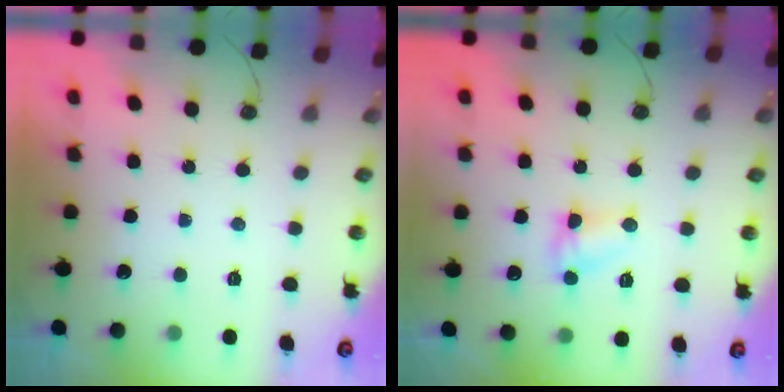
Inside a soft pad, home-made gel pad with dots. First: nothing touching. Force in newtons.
{"total": 5.1, "press": 5.1, "slide": 0.5}